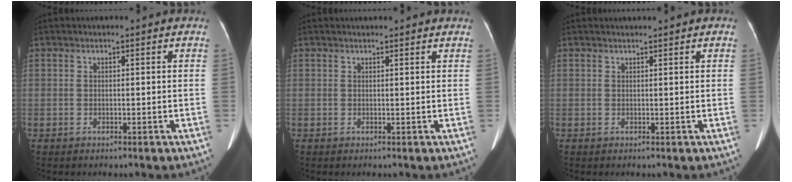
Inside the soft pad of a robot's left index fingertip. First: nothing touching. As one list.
[{"total": 3.0, "force": [2.7, 0.4, 1.0], "torque": [-0.018, 0.018, 0.031]}, {"total": 1.7, "force": [1.5, 0.2, 0.8], "torque": [-0.010, 0.018, 0.021]}]